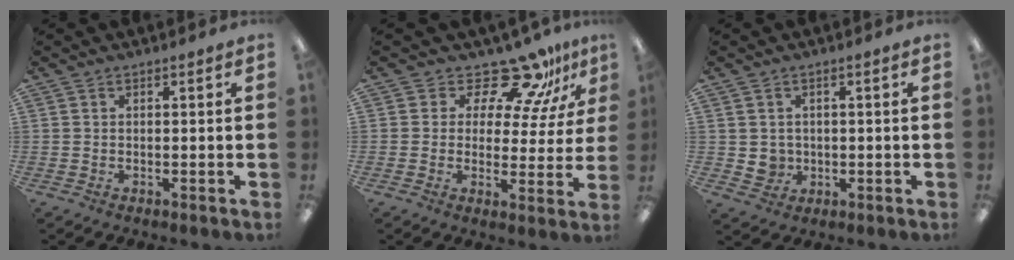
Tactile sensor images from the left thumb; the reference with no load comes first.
{"total": 14.0, "force": [11.6, 5.2, 5.8], "torque": [-0.092, -0.089, 0.205]}
{"total": 3.5, "force": [0.5, 3.4, 0.9], "torque": [-0.013, 0.003, 0.010]}